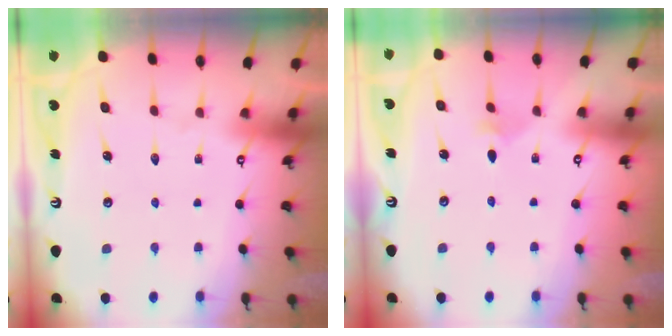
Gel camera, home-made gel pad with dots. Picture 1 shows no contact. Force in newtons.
{"total": 1.7, "press": 1.6, "slide": 0.5}